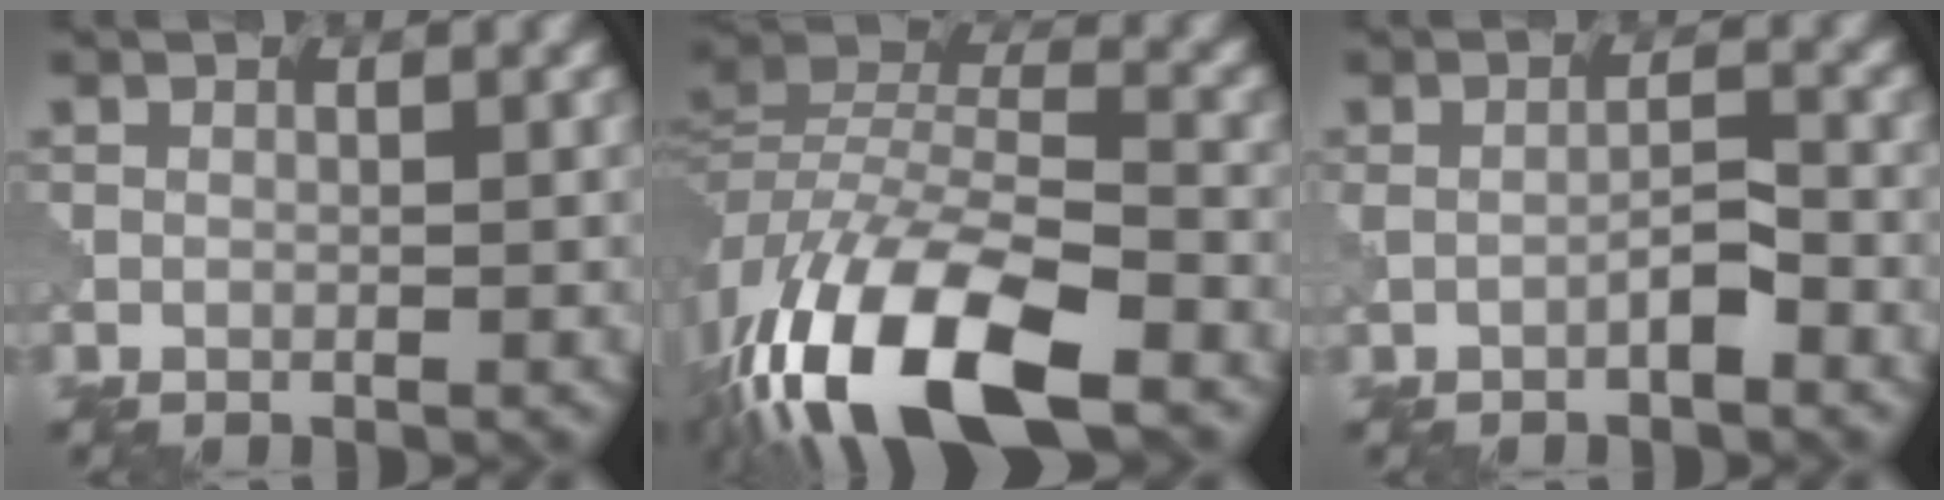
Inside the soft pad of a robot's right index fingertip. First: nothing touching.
{"total": 15.1, "force": [-9.3, 5.2, 10.8], "torque": [-0.223, -0.004, -0.171]}
{"total": 1.8, "force": [-1.0, 0.1, 1.4], "torque": [-0.034, 0.008, -0.016]}